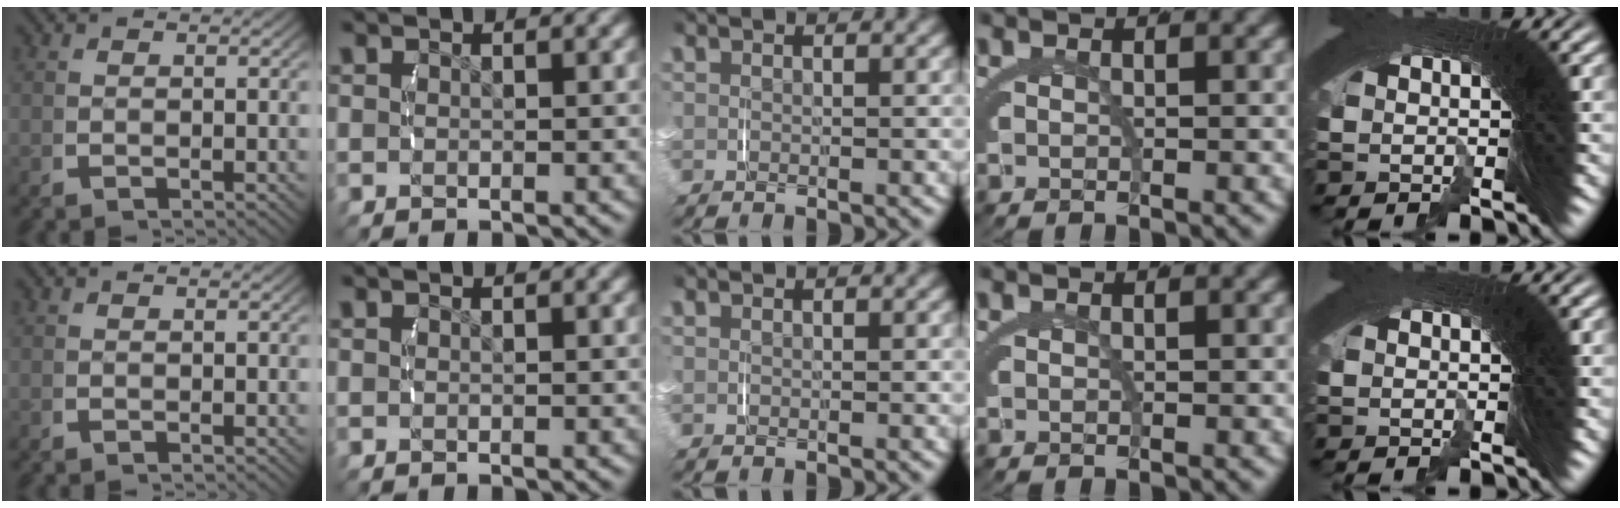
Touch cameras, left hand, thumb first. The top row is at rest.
{}